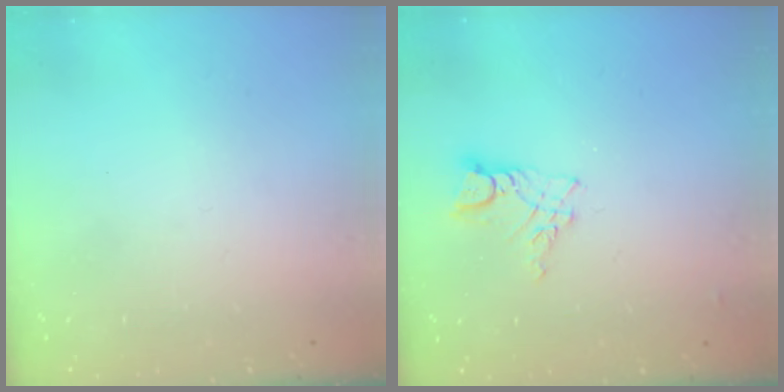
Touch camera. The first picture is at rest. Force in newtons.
{"total": 7.3, "press": 7.3, "slide": 0.5}